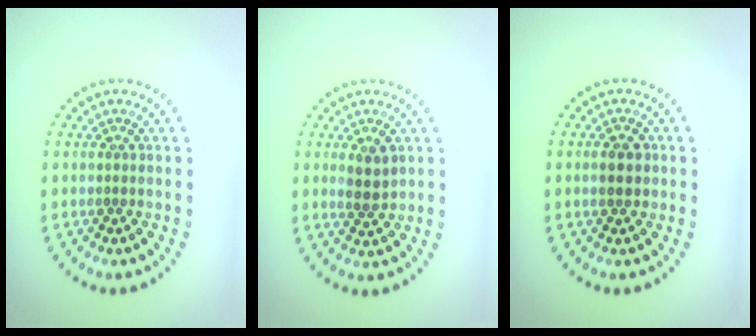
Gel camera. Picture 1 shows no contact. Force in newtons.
{"total": 1.8, "press": 1.7, "slide": 0.6}
{"total": 2.4, "press": 2.4, "slide": 0.1}